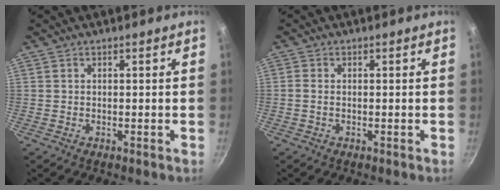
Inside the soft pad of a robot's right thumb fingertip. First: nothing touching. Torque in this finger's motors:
{"motor_torque": [0.00, -0.01, -0.16, 0.08, -0.04]}